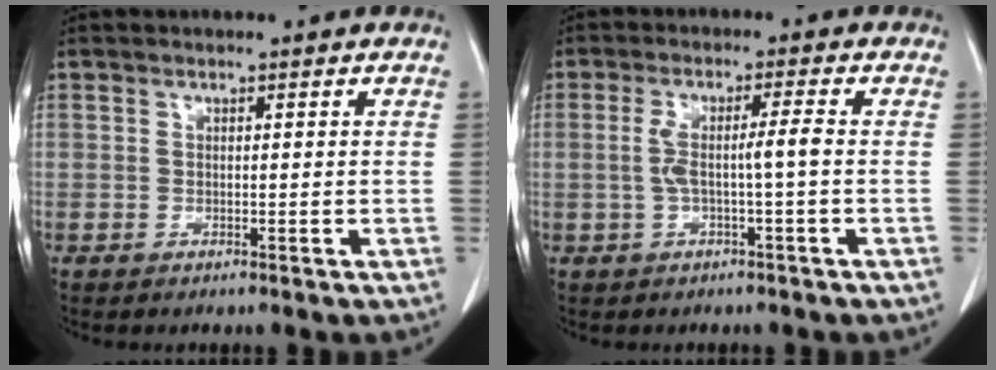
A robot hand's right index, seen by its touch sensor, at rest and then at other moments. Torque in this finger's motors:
{"motor_torque": [0.76, -0.14, 0.38, 0.10]}